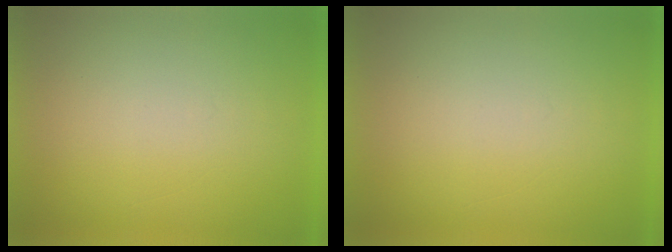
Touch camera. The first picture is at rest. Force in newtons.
{"total": 0.0}